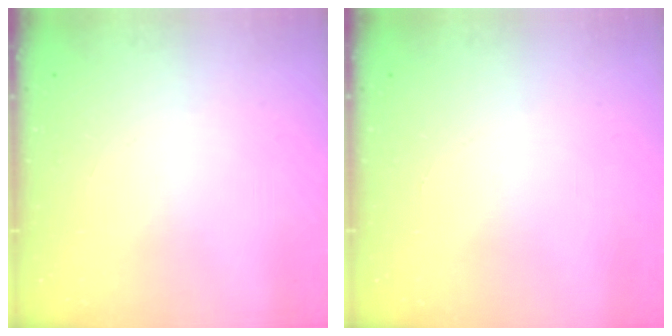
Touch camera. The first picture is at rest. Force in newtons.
{"total": 0.0}